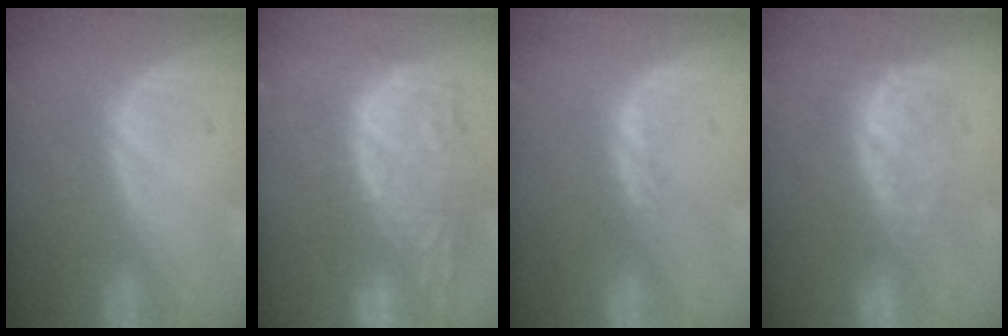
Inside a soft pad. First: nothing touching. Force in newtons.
{"total": 11.8, "press": 11.2, "slide": 3.9}
{"total": 0.9, "press": 0.8, "slide": 0.4}
{"total": 8.6, "press": 7.4, "slide": 4.4}